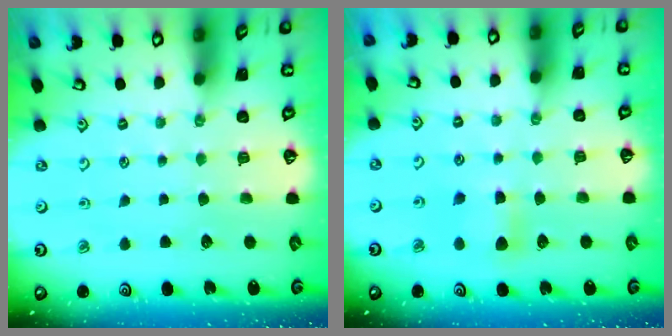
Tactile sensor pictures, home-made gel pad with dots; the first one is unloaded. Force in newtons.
{"total": 6.9, "press": 6.8, "slide": 1.0}